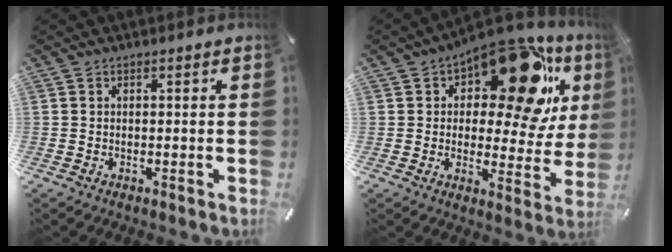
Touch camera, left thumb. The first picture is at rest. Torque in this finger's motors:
{"motor_torque": [2.23, 2.24, 0.52, -0.27, 0.17]}